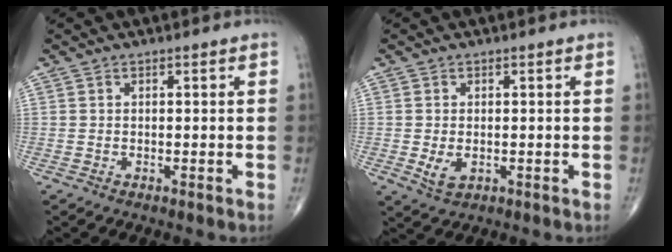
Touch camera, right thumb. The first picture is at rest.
{"total": 3.2, "force": [-0.5, 2.0, 2.5], "torque": [-0.046, -0.008, -0.002]}